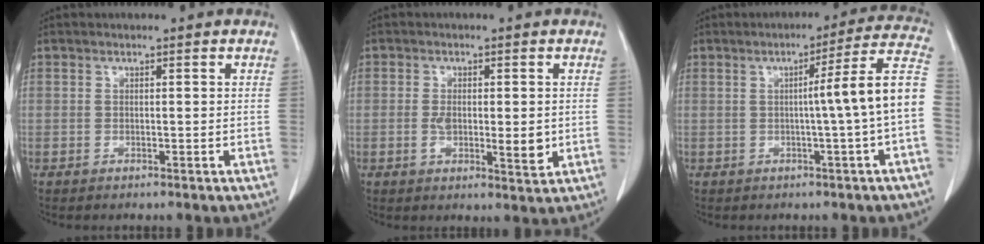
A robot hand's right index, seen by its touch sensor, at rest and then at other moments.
{"total": 6.1, "force": [-0.7, 2.2, 5.6], "torque": [-0.090, -0.009, -0.009]}
{"total": 10.5, "force": [-0.7, -2.0, 10.3], "torque": [-0.127, 0.018, -0.014]}